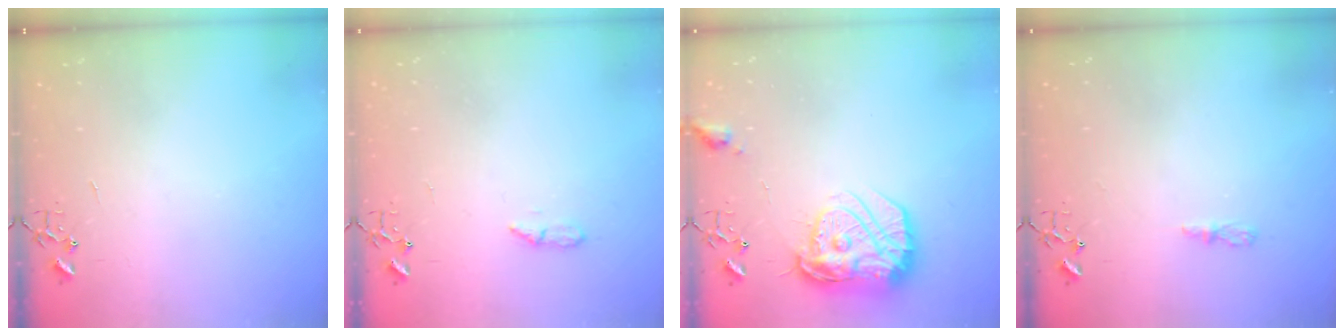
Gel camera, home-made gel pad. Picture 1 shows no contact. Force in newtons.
{"total": 4.5, "press": 4.4, "slide": 0.6}
{"total": 18.2, "press": 18.2, "slide": 1.5}
{"total": 4.0, "press": 4.0, "slide": 0.5}